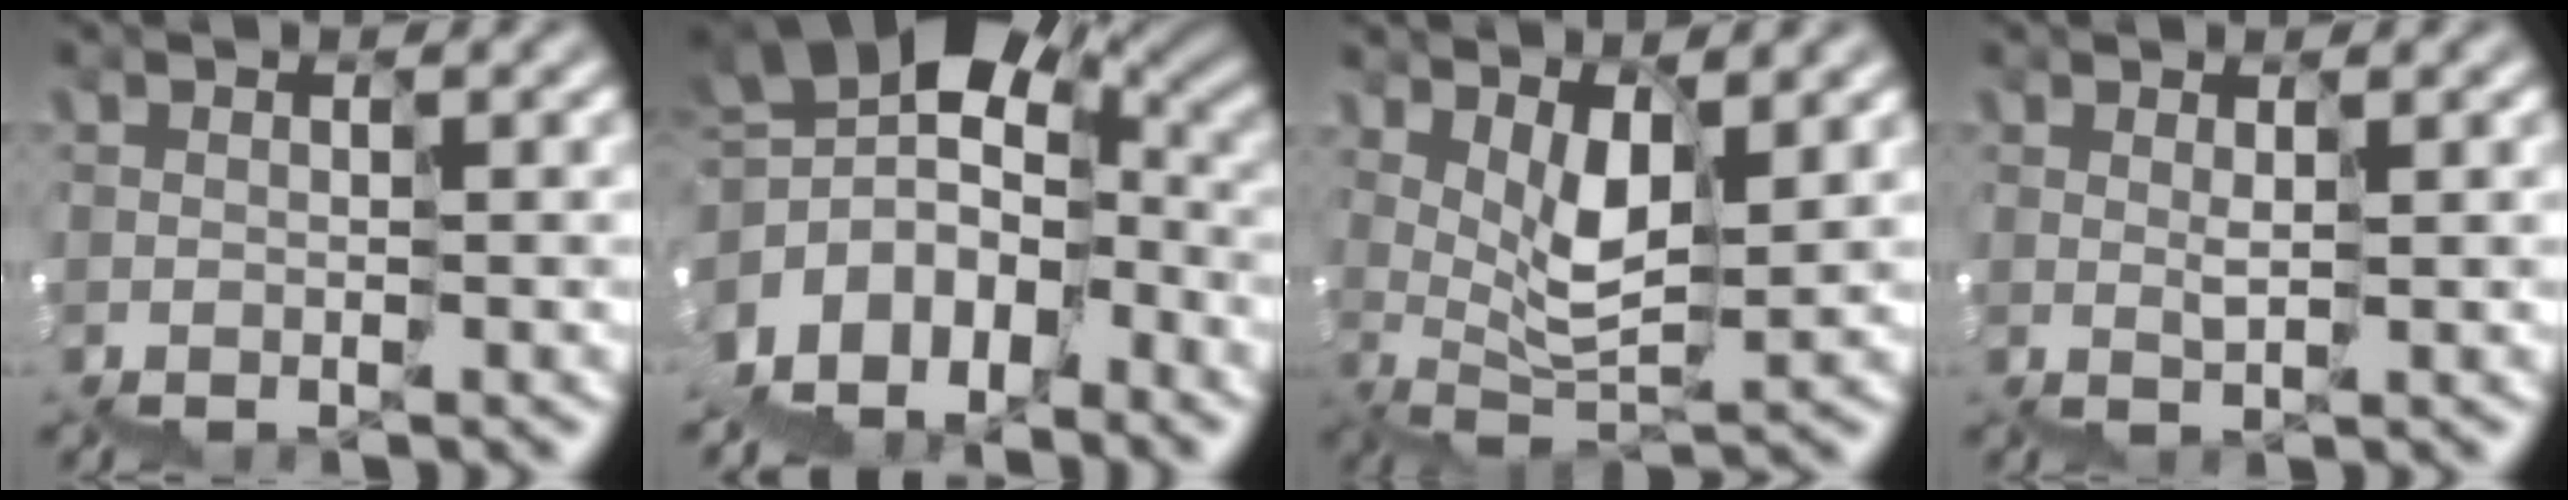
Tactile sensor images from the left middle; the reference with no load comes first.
{"total": 9.1, "force": [-3.2, 5.9, 6.2], "torque": [-0.142, 0.020, -0.061]}
{"total": 2.5, "force": [1.7, 0.8, 1.6], "torque": [-0.052, 0.004, 0.040]}
{"total": 1.1, "force": [0.8, -0.4, -0.6], "torque": [-0.004, 0.008, 0.017]}